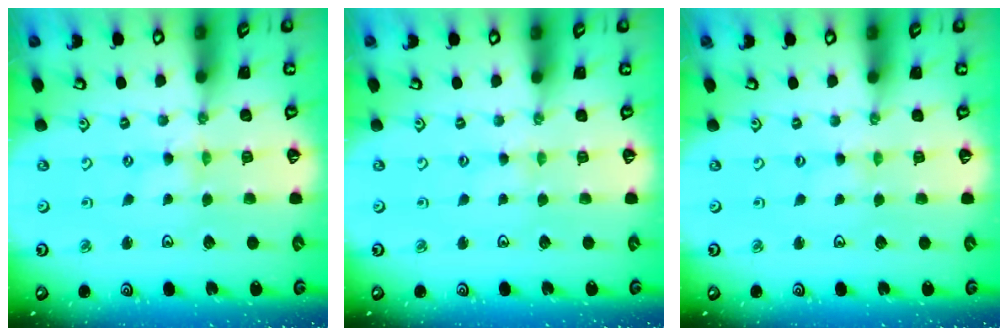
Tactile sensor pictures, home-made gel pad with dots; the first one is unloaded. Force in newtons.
{"total": 1.5, "press": 1.5, "slide": 0.3}
{"total": 0.0}